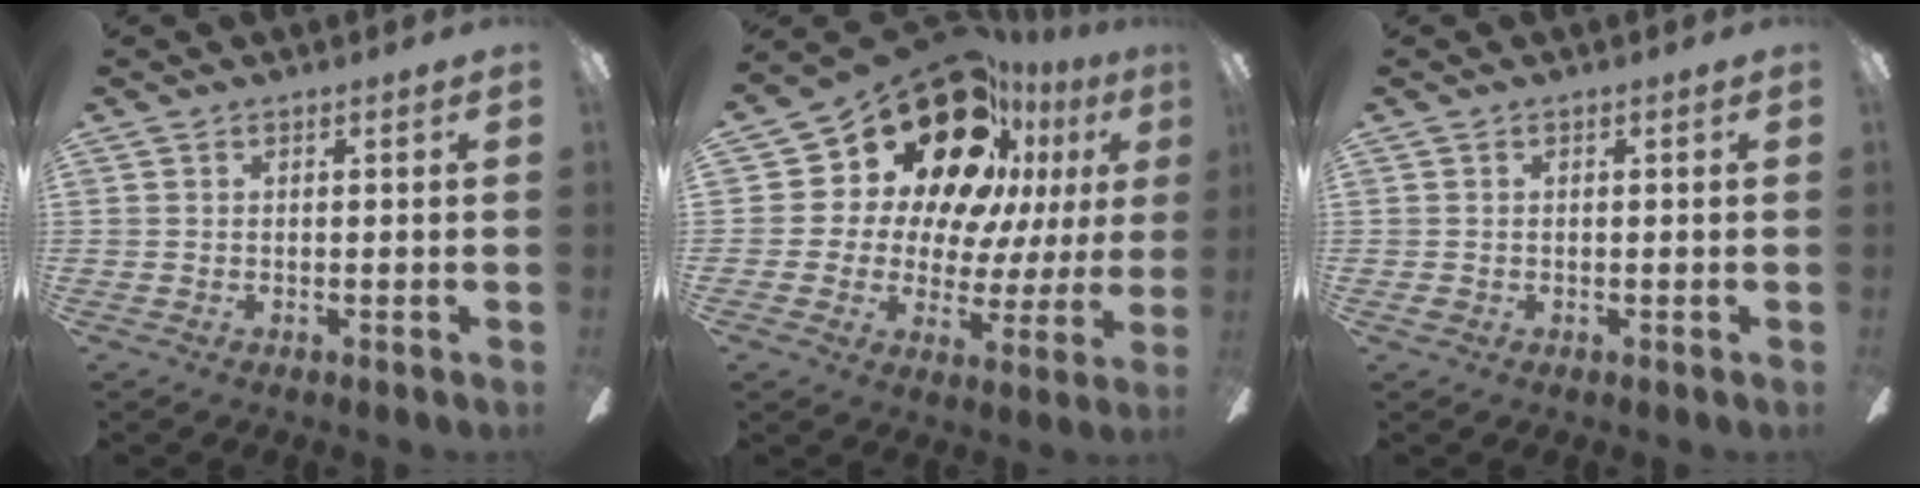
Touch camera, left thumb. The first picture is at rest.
{"total": 23.5, "force": [14.4, 13.6, 12.7], "torque": [-0.210, -0.104, 0.265]}
{"total": 1.0, "force": [-0.4, 0.8, 0.3], "torque": [-0.005, 0.005, -0.010]}